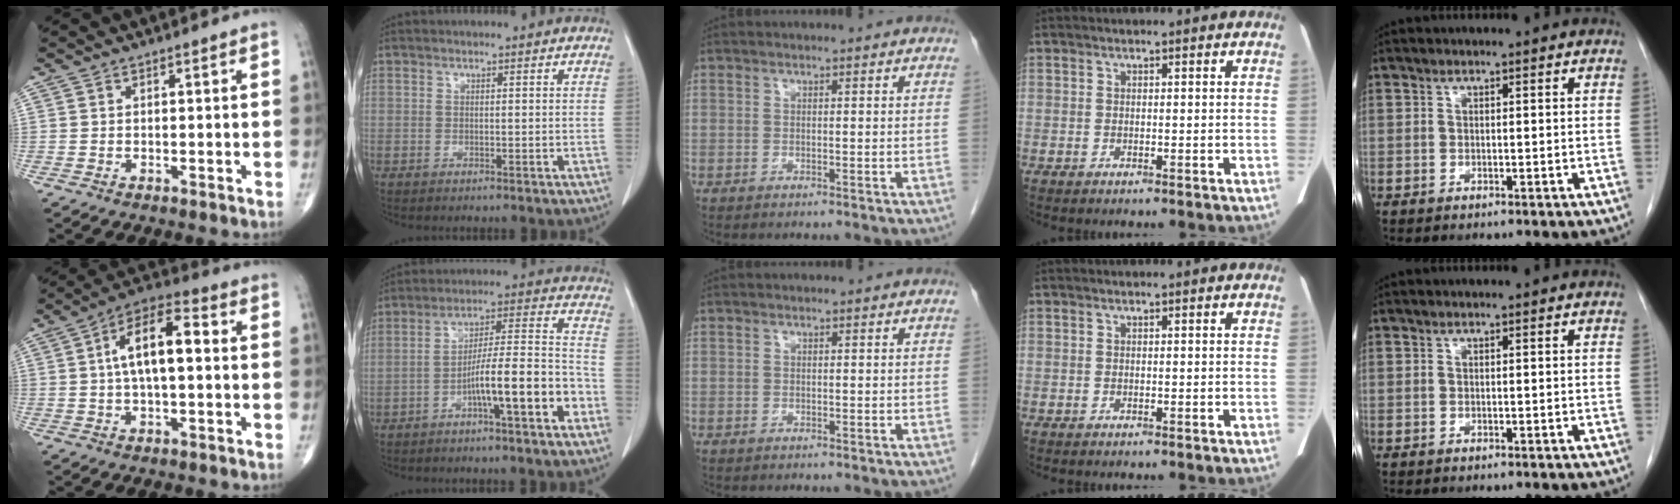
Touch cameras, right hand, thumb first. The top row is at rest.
{"thumb": {"total": 11.5, "force": [1.2, 4.9, 10.4], "torque": [-0.183, 0.031, 0.011]}, "index": {"total": 11.4, "force": [-5.2, 1.0, 10.1], "torque": [-0.160, 0.026, -0.082]}}